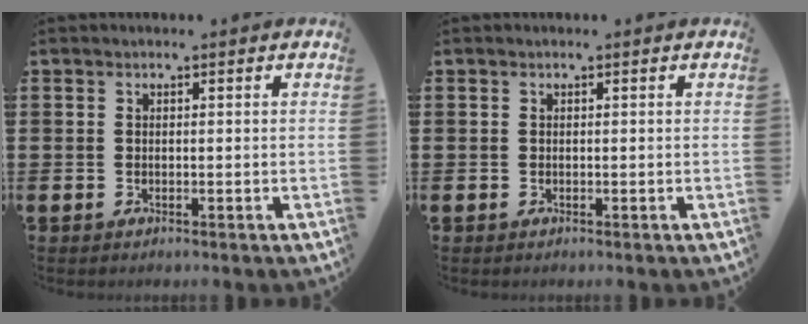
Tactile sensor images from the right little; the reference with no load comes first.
{"total": 0.0}